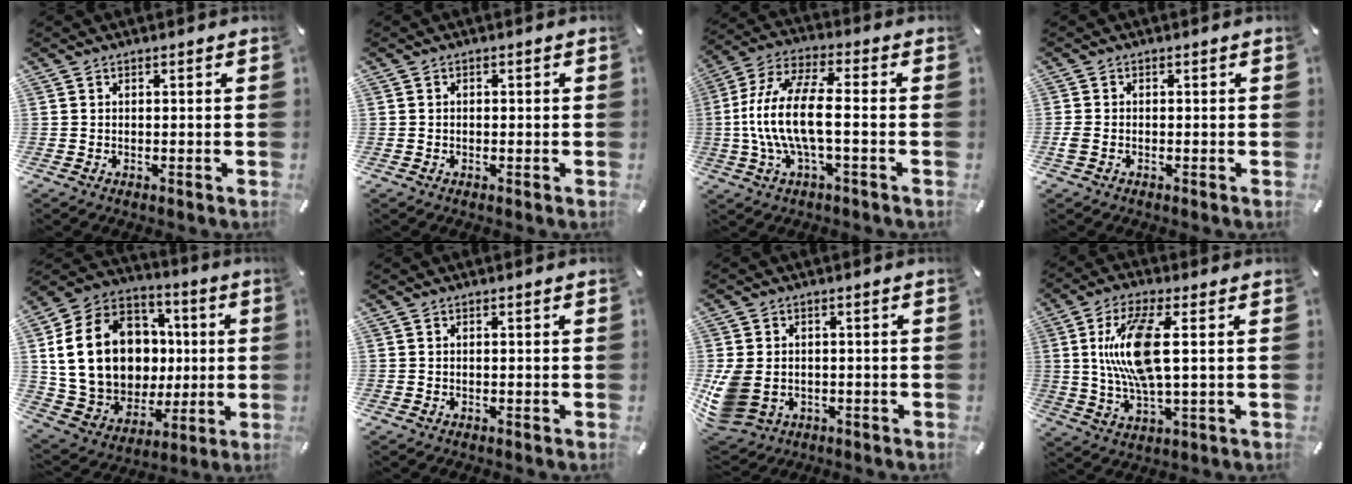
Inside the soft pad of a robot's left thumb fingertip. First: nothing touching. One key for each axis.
{"total": 0.6, "fx": -0.3, "fy": 0.4, "fz": 0.3, "tx": -0.006, "ty": 0.001, "tz": -0.006}
{"total": 14.5, "fx": -1.5, "fy": 4.9, "fz": 13.6, "tx": -0.289, "ty": -0.009, "tz": -0.033}
{"total": 1.6, "fx": -0.6, "fy": 0.9, "fz": 1.2, "tx": -0.021, "ty": 0.002, "tz": -0.010}
{"total": 22.2, "fx": 2.7, "fy": 17.7, "fz": 13.1, "tx": -0.267, "ty": -0.006, "tz": 0.070}
{"total": 0.0}
{"total": 8.7, "fx": -1.5, "fy": 7.1, "fz": 4.8, "tx": -0.120, "ty": 0.002, "tz": -0.027}
{"total": 13.9, "fx": 2.1, "fy": 4.4, "fz": 13.0, "tx": -0.279, "ty": -0.009, "tz": 0.029}